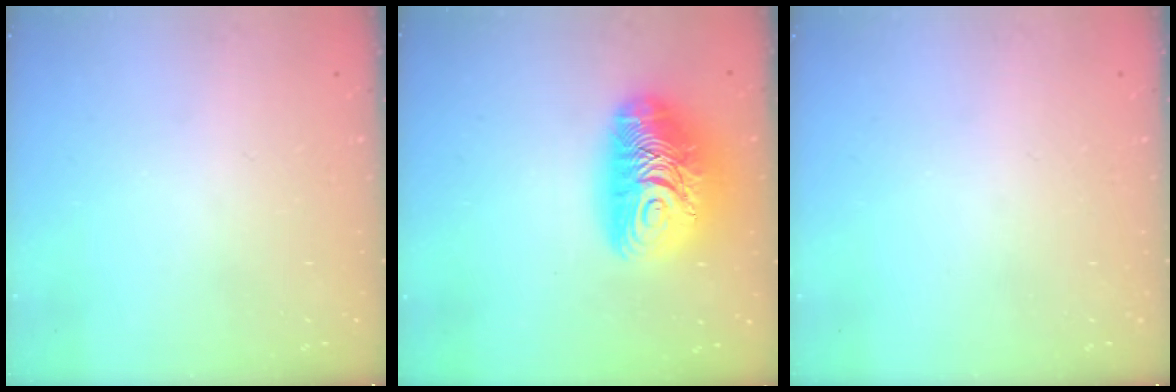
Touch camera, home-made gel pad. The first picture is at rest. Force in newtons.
{"total": 18.0, "press": 17.9, "slide": 1.4}
{"total": 0.0}